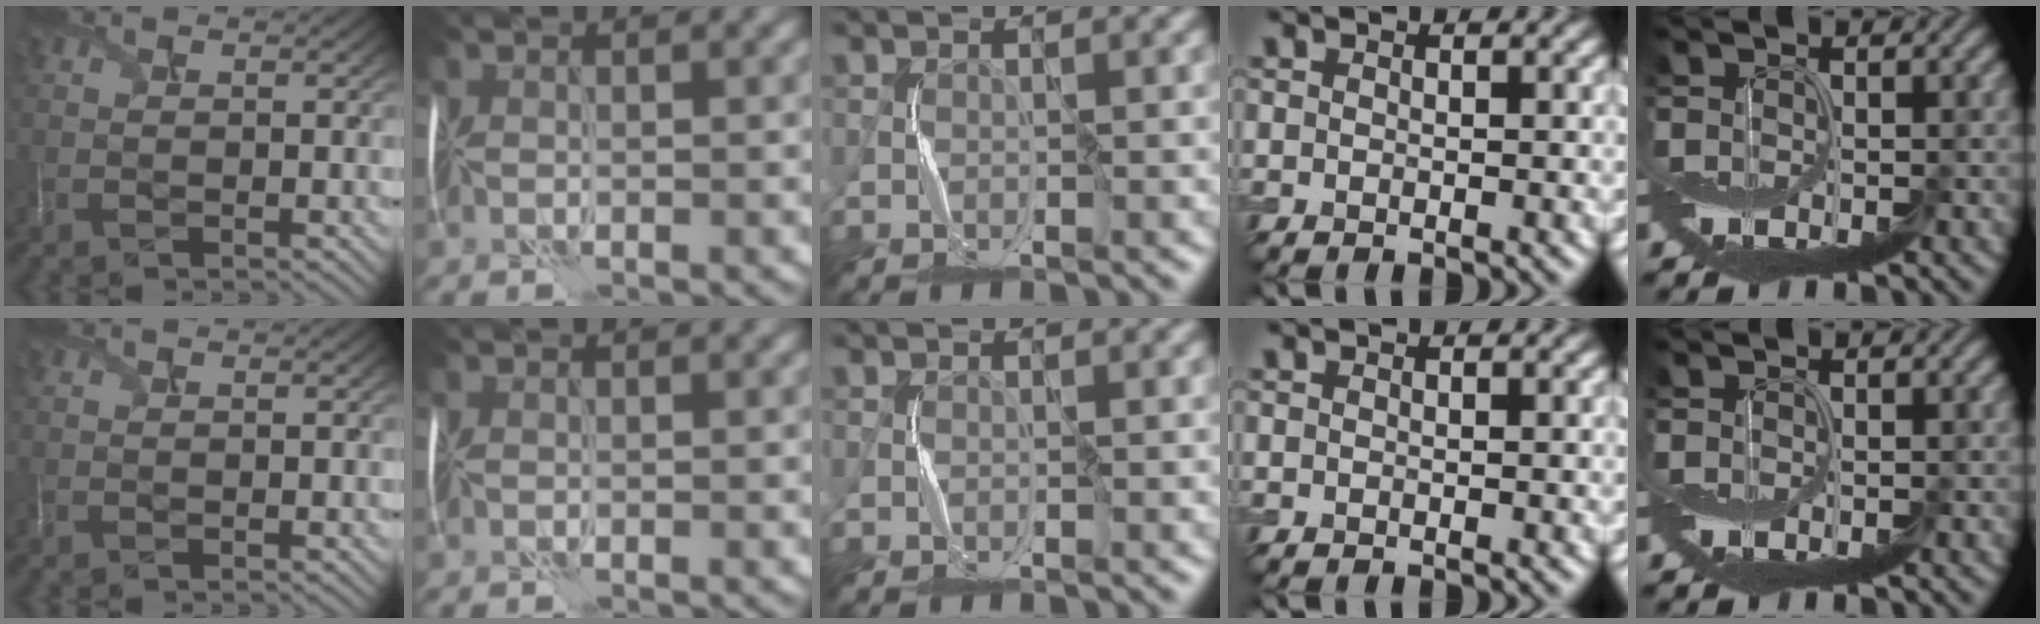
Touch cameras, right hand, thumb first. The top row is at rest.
{}